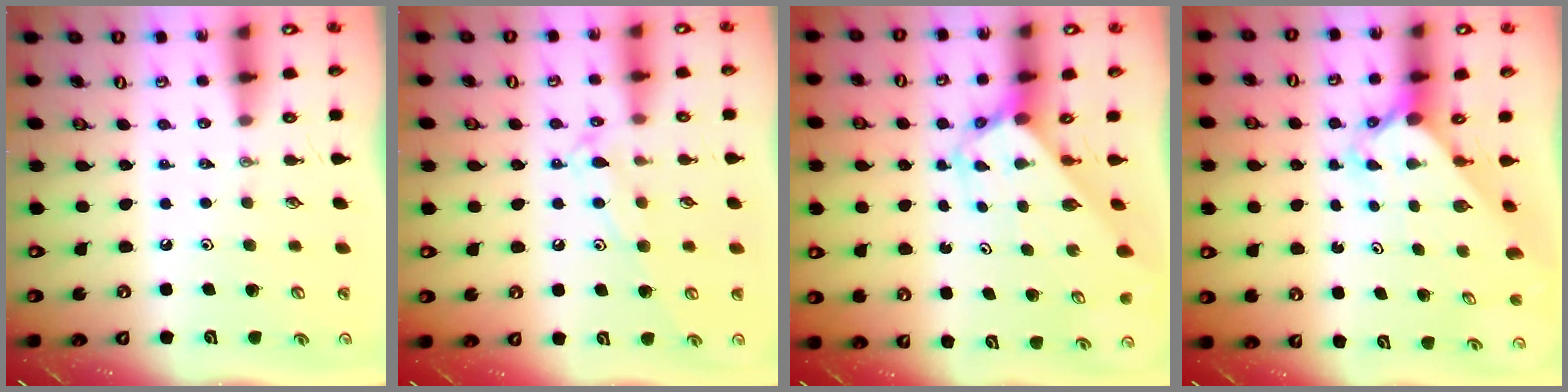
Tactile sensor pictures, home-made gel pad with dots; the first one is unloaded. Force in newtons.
{"total": 10.9, "press": 10.8, "slide": 0.8}
{"total": 2.6, "press": 2.6, "slide": 0.2}
{"total": 2.6, "press": 2.6, "slide": 0.3}